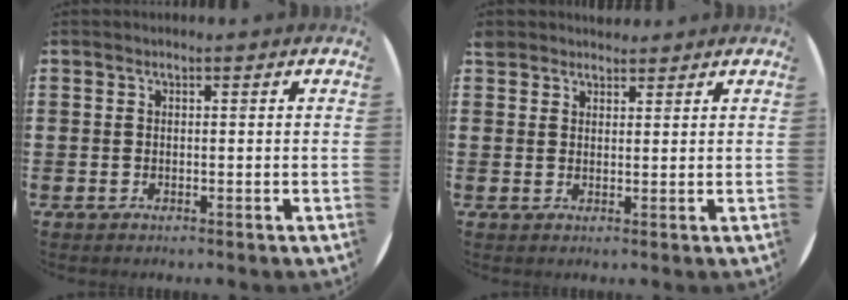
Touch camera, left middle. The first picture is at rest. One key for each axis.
{"total": 2.5, "fx": 2.3, "fy": 0.9, "fz": 0.0, "tx": 0.004, "ty": -0.004, "tz": 0.044}